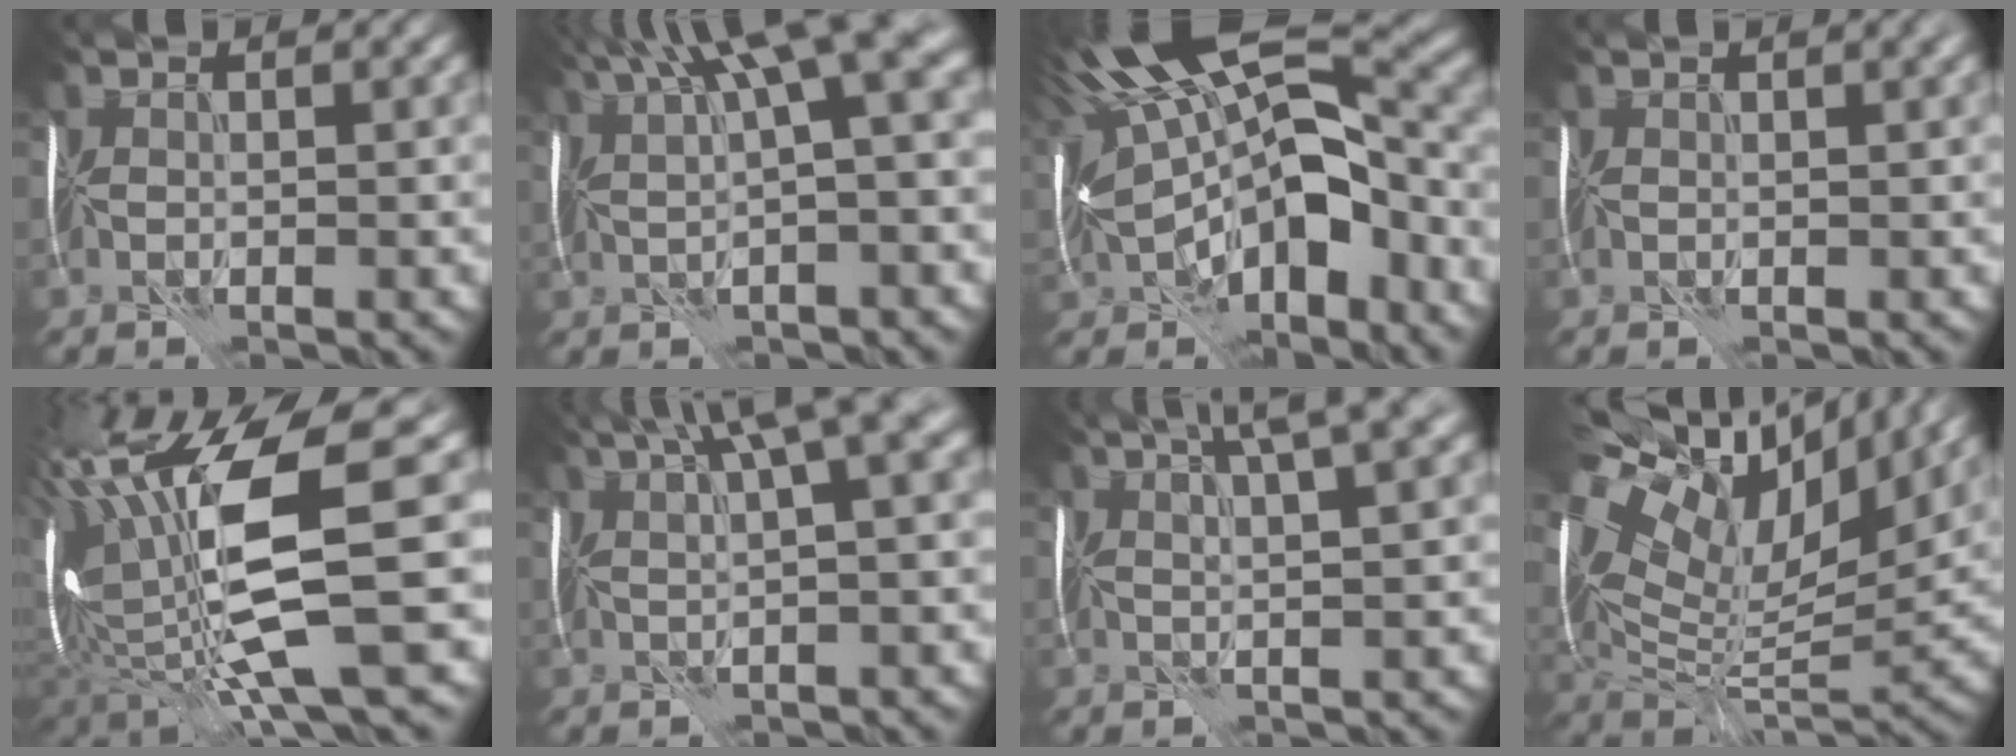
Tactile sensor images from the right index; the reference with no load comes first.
{"total": 10.1, "force": [4.6, 2.2, 8.7], "torque": [-0.139, 0.039, 0.083]}
{"total": 15.7, "force": [0.2, 7.3, 13.9], "torque": [-0.249, 0.001, 0.038]}
{"total": 2.6, "force": [1.1, 1.2, 2.0], "torque": [-0.016, 0.028, -0.003]}
{"total": 14.9, "force": [1.4, 3.8, 14.4], "torque": [-0.300, -0.009, 0.061]}
{"total": 8.7, "force": [4.5, 2.1, 7.1], "torque": [-0.090, 0.043, 0.059]}
{"total": 7.1, "force": [4.7, 1.6, 5.1], "torque": [-0.057, 0.046, 0.043]}
{"total": 14.6, "force": [8.2, 6.5, 10.1], "torque": [-0.233, 0.034, 0.161]}